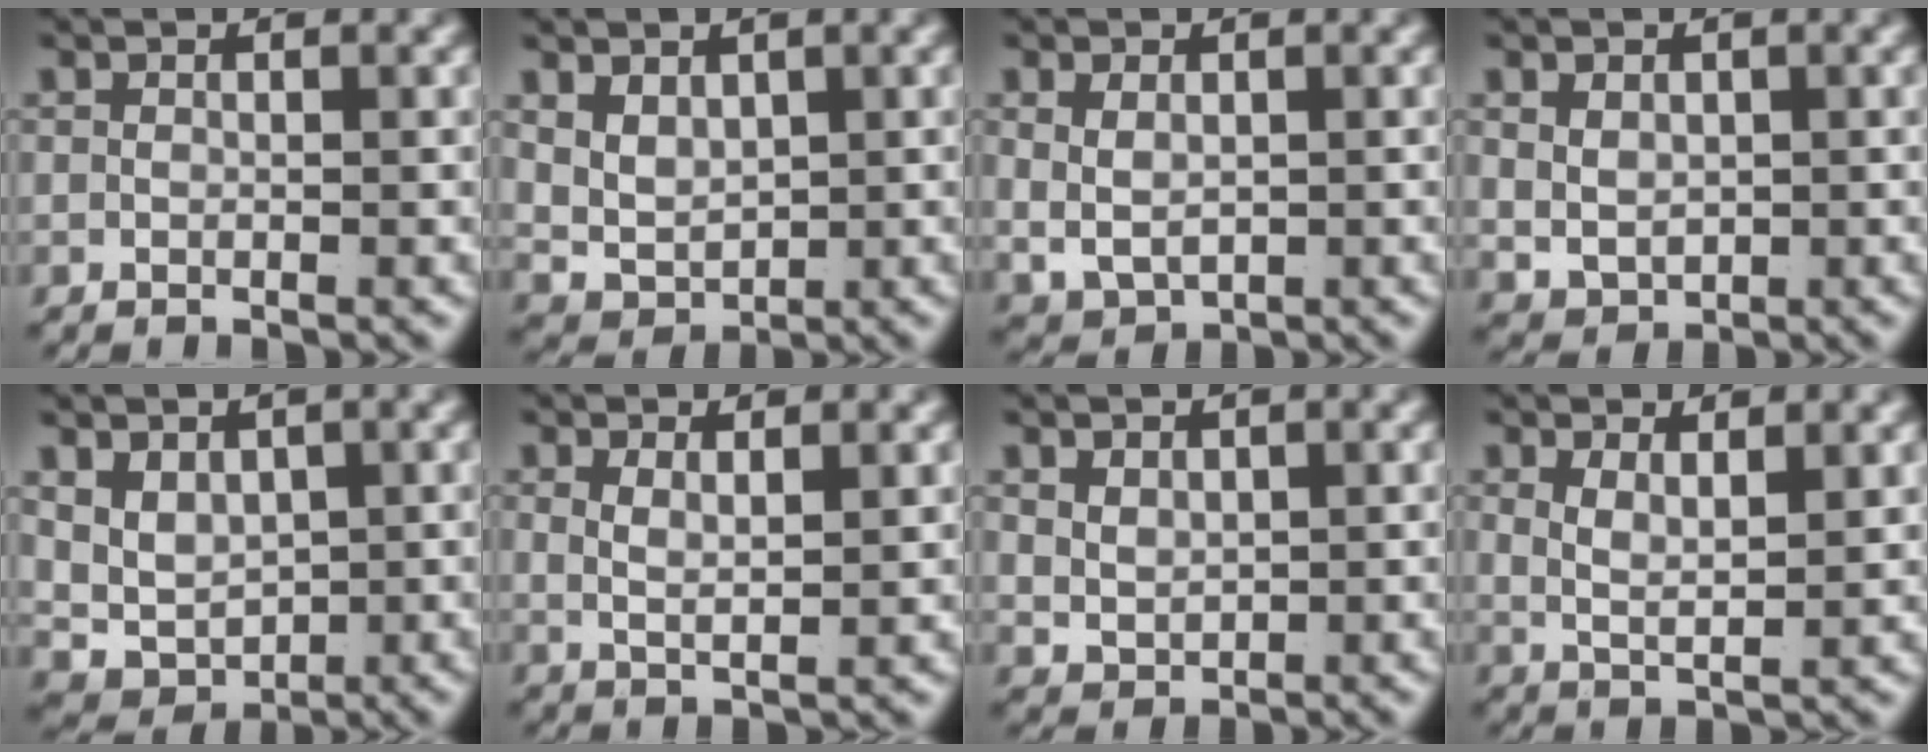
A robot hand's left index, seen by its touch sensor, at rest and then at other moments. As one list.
[{"total": 5.4, "force": [0.7, 4.7, 2.8], "torque": [-0.077, -0.026, 0.022]}, {"total": 4.0, "force": [0.3, 3.2, 2.3], "torque": [-0.058, -0.020, 0.019]}, {"total": 2.8, "force": [0.3, 2.3, 1.6], "torque": [-0.038, -0.023, 0.025]}, {"total": 7.6, "force": [0.3, 6.6, 3.9], "torque": [-0.101, -0.038, 0.016]}, {"total": 2.4, "force": [0.9, 0.9, 2.1], "torque": [-0.041, -0.010, 0.025]}, {"total": 1.9, "force": [0.8, 1.3, 1.1], "torque": [-0.027, -0.016, 0.034]}, {"total": 2.9, "force": [1.0, 1.3, 2.3], "torque": [-0.048, -0.011, 0.022]}]